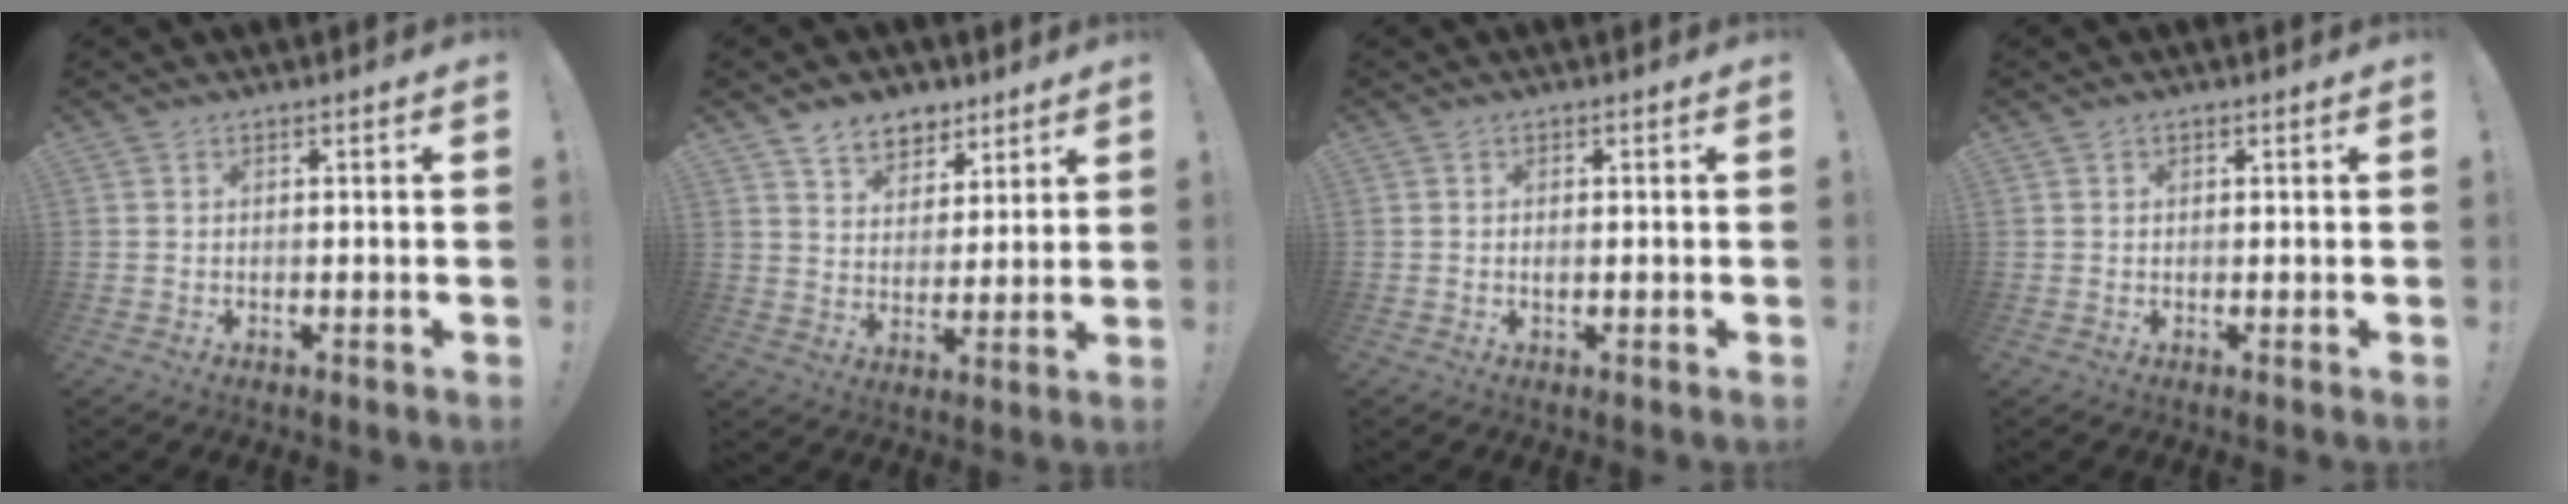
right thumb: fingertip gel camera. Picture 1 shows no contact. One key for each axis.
{"total": 8.9, "fx": 6.4, "fy": 5.8, "fz": 2.2, "tx": -0.029, "ty": -0.043, "tz": 0.123}
{"total": 0.8, "fx": -0.2, "fy": 0.5, "fz": 0.7, "tx": -0.020, "ty": 0.005, "tz": -0.003}
{"total": 0.6, "fx": 0.2, "fy": 0.6, "fz": 0.1, "tx": 0.002, "ty": 0.001, "tz": 0.002}